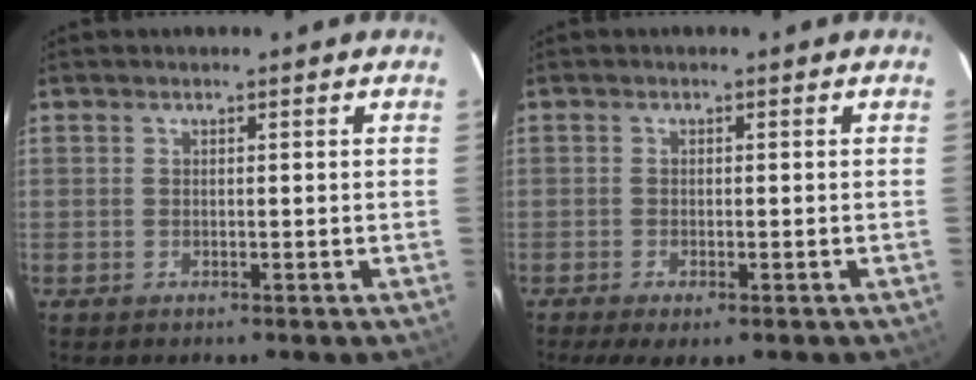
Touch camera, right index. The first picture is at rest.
{"total": 5.2, "force": [-3.4, 1.6, 3.6], "torque": [-0.082, -0.023, -0.055]}